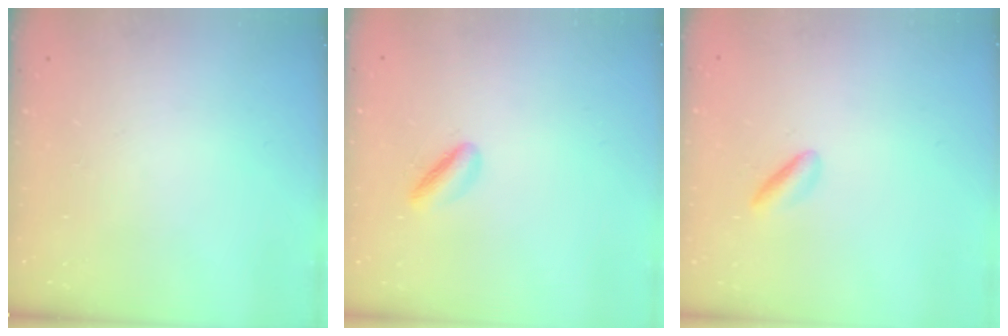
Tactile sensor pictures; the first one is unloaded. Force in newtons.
{"total": 3.5, "press": 3.5, "slide": 0.6}
{"total": 2.0, "press": 1.8, "slide": 0.8}